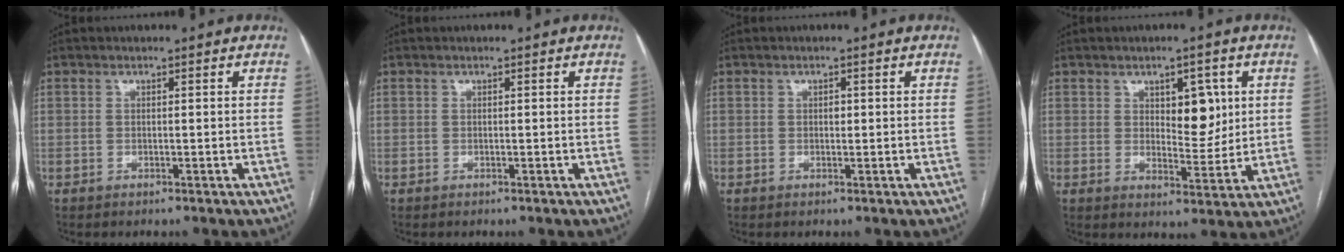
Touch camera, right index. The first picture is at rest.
{"total": 0.0}
{"total": 0.8, "force": [0.1, 0.6, 0.6], "torque": [-0.009, 0.002, 0.000]}
{"total": 6.4, "force": [2.1, 3.0, 5.3], "torque": [-0.071, 0.001, 0.035]}